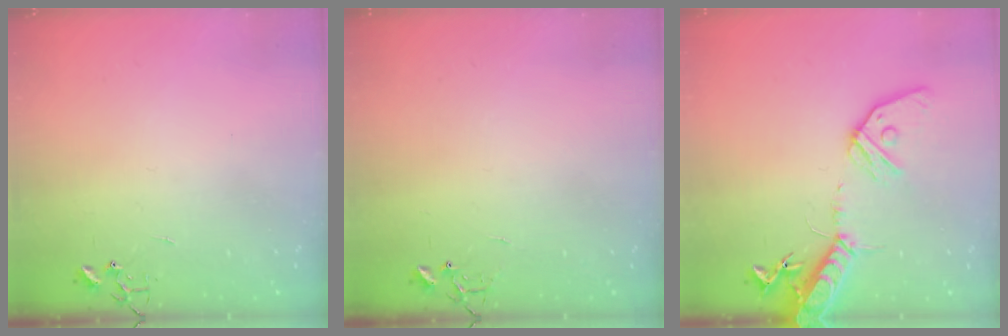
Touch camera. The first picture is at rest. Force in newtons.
{"total": 5.8, "press": 5.8, "slide": 0.5}
{"total": 16.0, "press": 15.7, "slide": 3.0}